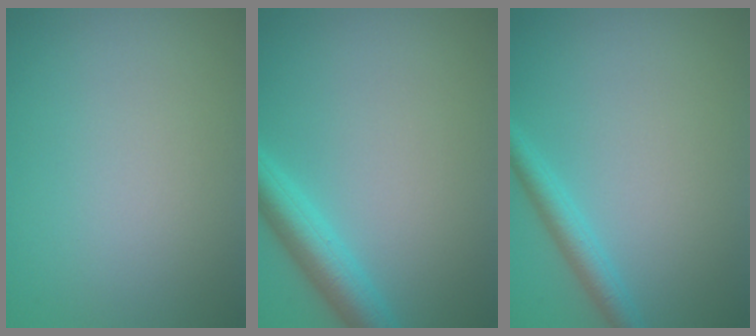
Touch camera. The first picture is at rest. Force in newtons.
{"total": 3.9, "press": 3.9, "slide": 0.2}
{"total": 2.3, "press": 2.3, "slide": 0.2}